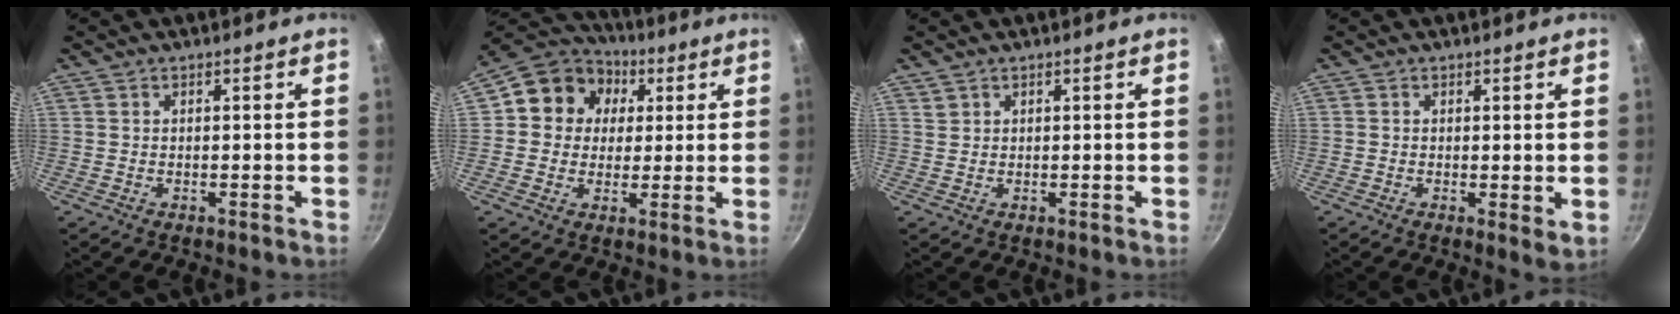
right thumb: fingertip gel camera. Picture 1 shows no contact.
{"total": 12.5, "force": [3.0, 11.0, 5.3], "torque": [-0.061, 0.013, 0.030]}
{"total": 0.9, "force": [0.6, 0.6, 0.1], "torque": [0.005, 0.007, 0.014]}
{"total": 2.5, "force": [0.3, 1.1, 2.2], "torque": [-0.033, -0.009, 0.004]}